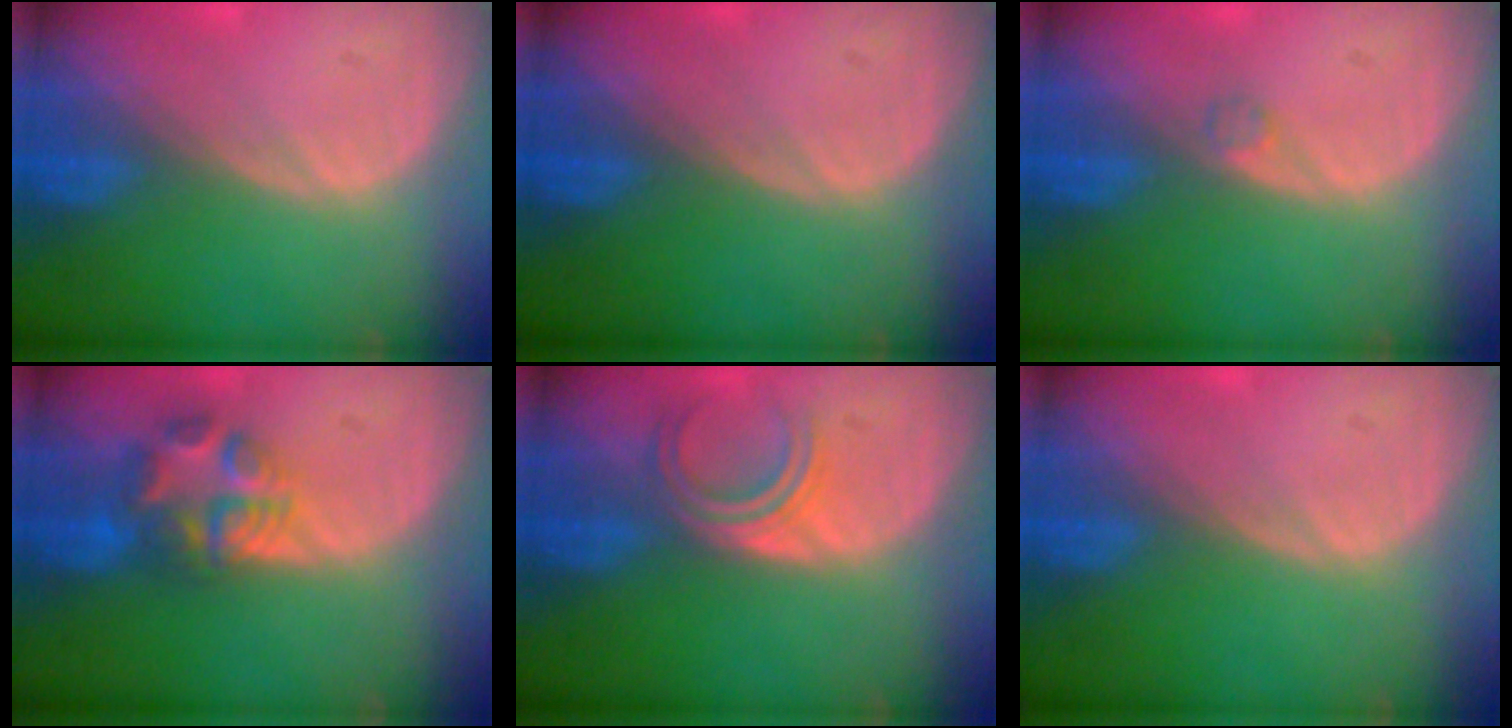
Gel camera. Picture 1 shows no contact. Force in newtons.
{"total": 0.0}
{"total": 0.9, "press": 0.9, "slide": 0.1}
{"total": 6.4, "press": 6.3, "slide": 1.4}
{"total": 4.5, "press": 4.1, "slide": 1.9}
{"total": 0.0}